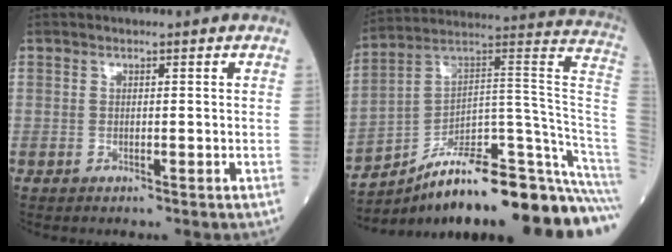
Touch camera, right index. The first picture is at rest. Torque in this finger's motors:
{"motor_torque": [0.19, -1.95, 0.79, 0.16]}